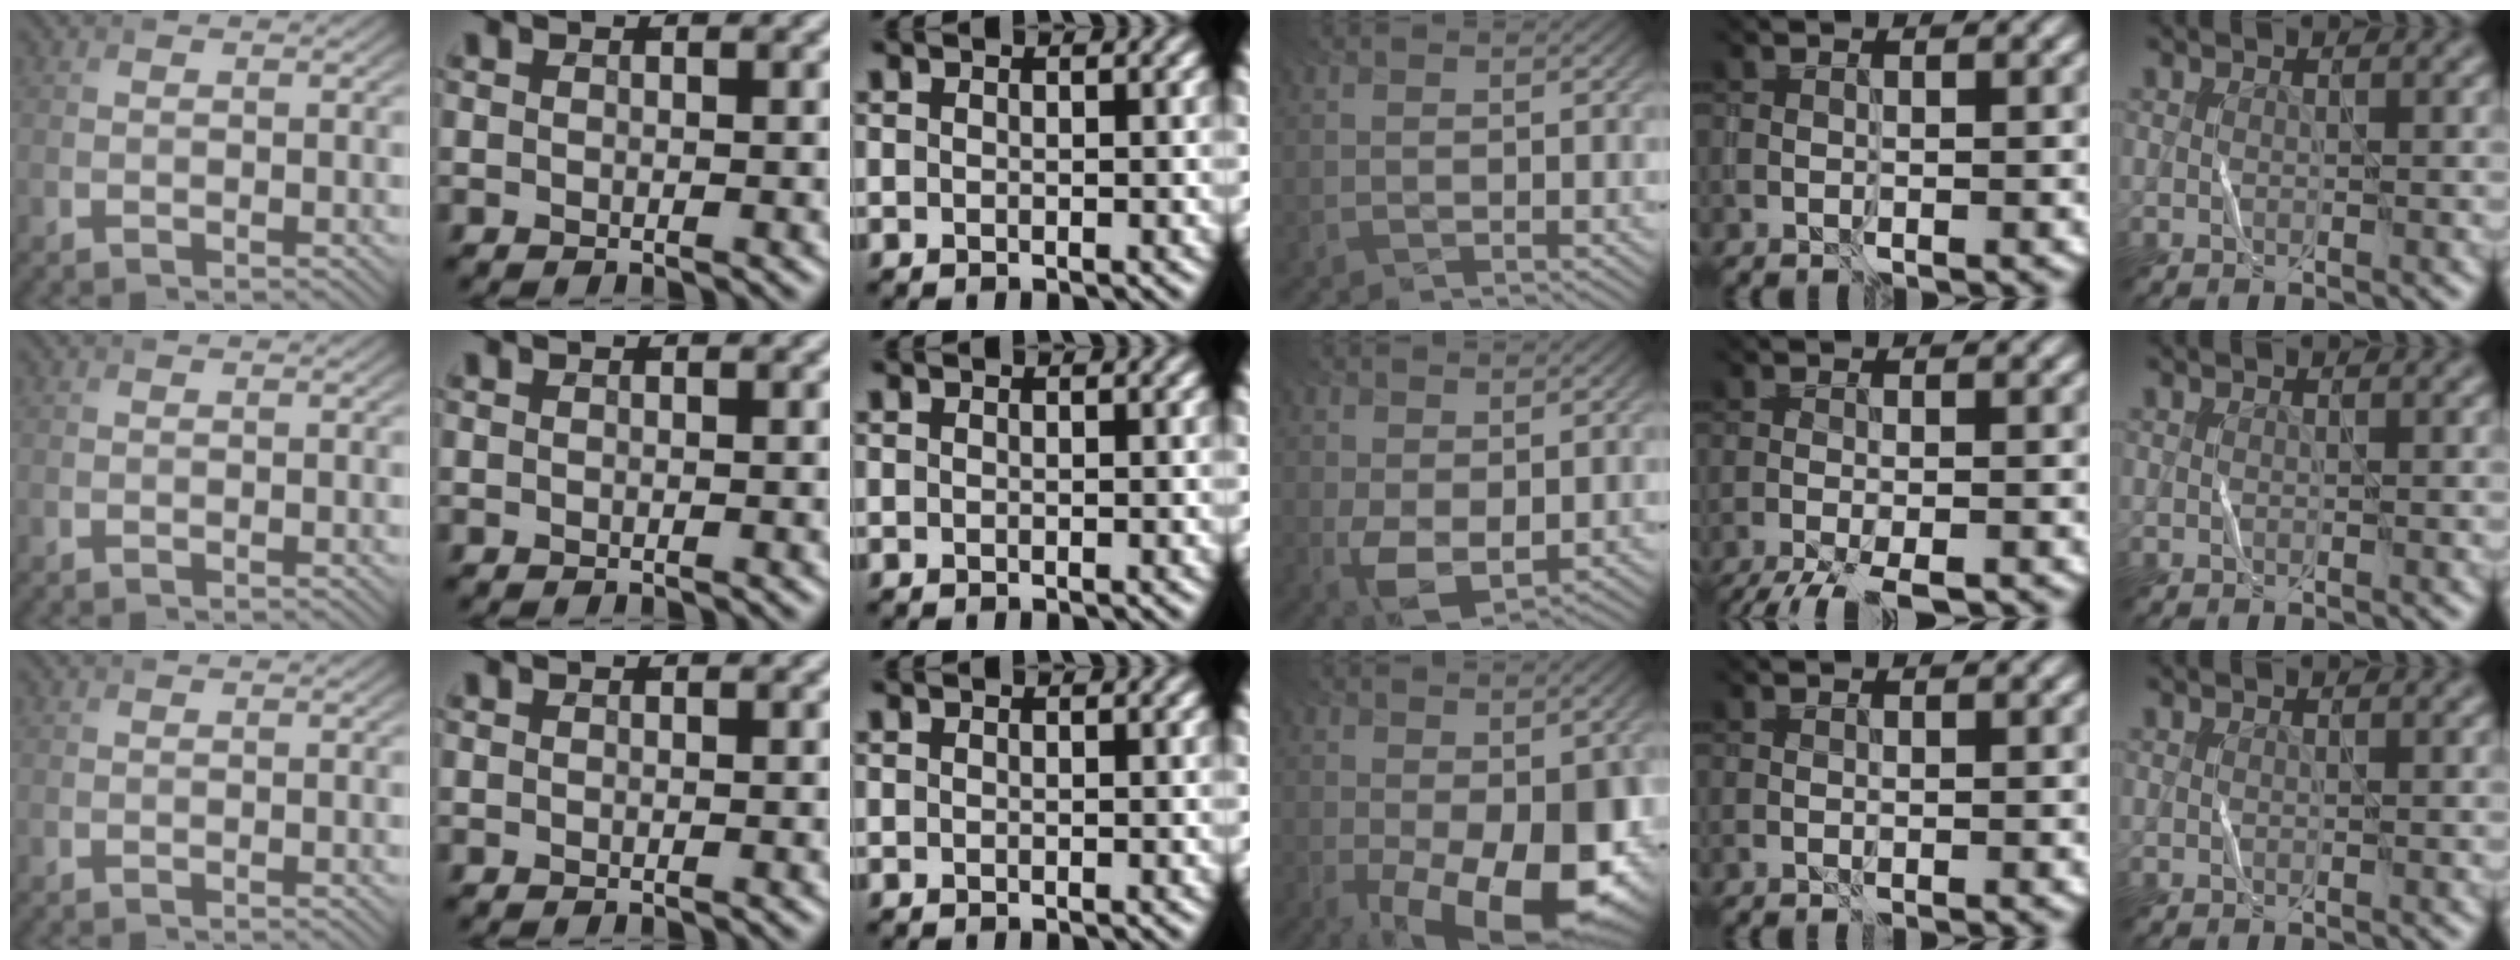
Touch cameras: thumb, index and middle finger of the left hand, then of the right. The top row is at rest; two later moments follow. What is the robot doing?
{"motion": "fold", "object": "bandana"}